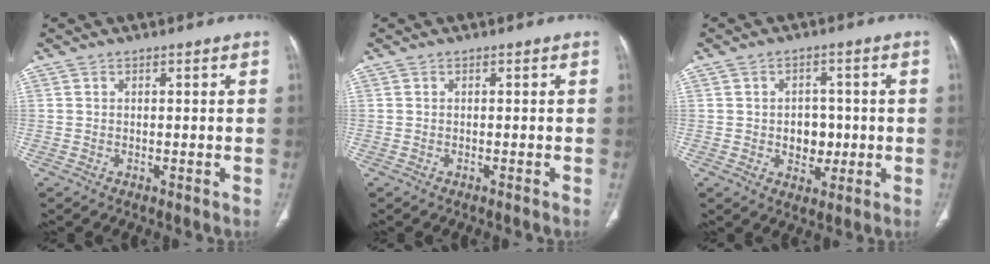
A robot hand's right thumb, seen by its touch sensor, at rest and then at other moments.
{"total": 0.6, "force": [-0.4, -0.1, 0.3], "torque": [-0.004, 0.005, -0.006]}
{"total": 5.6, "force": [-0.5, 4.4, 3.4], "torque": [-0.015, 0.007, -0.001]}